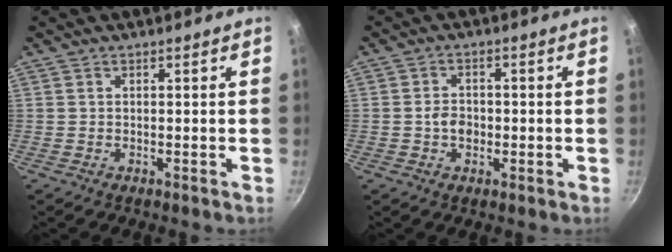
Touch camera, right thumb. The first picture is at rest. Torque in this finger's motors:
{"motor_torque": [0.37, 0.22, 0.12, -0.19, 0.01]}